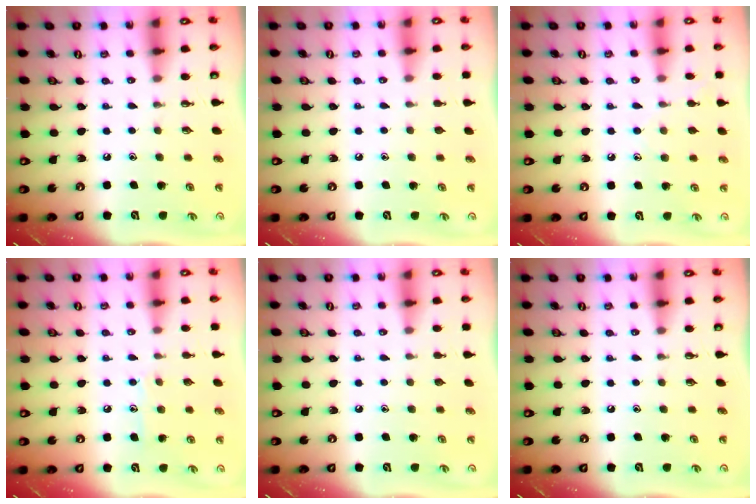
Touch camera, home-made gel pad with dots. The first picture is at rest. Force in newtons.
{"total": 0.0}
{"total": 8.4, "press": 8.4, "slide": 0.6}
{"total": 8.3, "press": 8.2, "slide": 0.5}
{"total": 0.0}
{"total": 0.0}